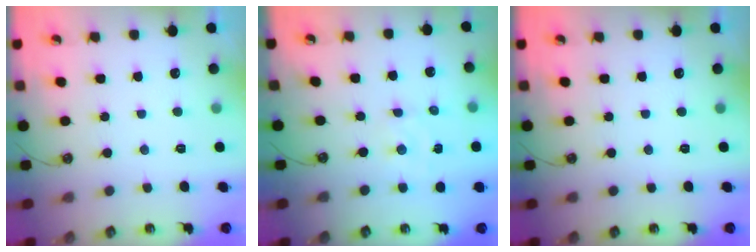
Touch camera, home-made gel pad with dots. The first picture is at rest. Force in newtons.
{"total": 1.6, "press": 1.5, "slide": 0.3}
{"total": 0.0}